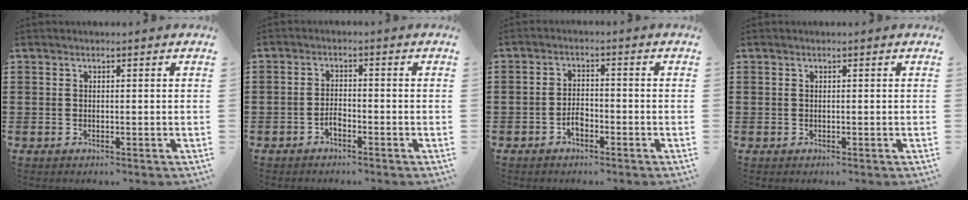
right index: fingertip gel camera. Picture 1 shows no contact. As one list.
[{"total": 1.8, "force": [-1.3, 0.7, 1.0], "torque": [-0.023, 0.001, -0.026]}, {"total": 2.5, "force": [-1.5, 1.3, 1.5], "torque": [-0.031, 0.004, -0.030]}, {"total": 0.0}]